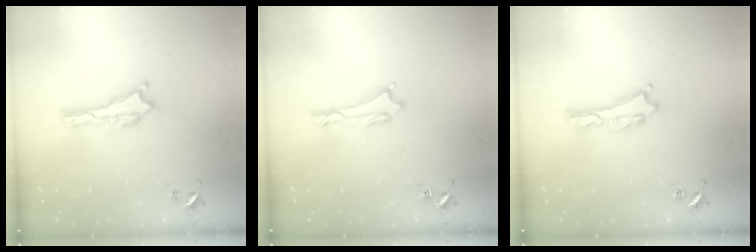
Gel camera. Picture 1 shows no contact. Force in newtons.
{"total": 0.6, "press": 0.5, "slide": 0.2}
{"total": 0.0}